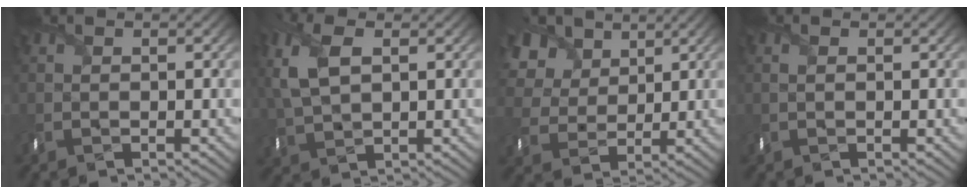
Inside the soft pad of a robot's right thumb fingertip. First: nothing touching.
{"total": 7.5, "force": [2.1, 4.1, 5.9], "torque": [-0.164, 0.009, 0.036]}
{"total": 9.5, "force": [5.0, 6.5, 4.8], "torque": [-0.154, 0.023, 0.087]}
{"total": 1.0, "force": [0.1, 0.4, 0.9], "torque": [-0.018, 0.001, 0.004]}